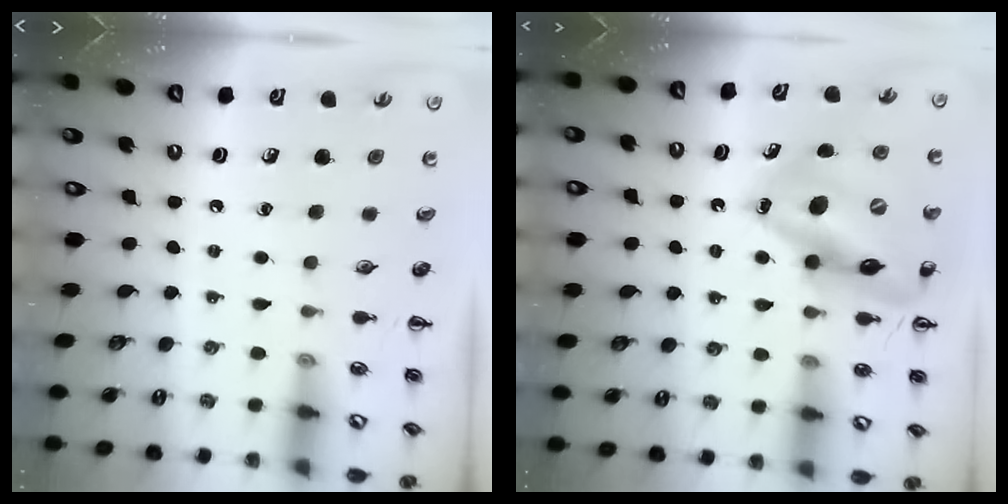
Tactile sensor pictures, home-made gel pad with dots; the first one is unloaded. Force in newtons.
{"total": 16.3, "press": 15.7, "slide": 4.3}